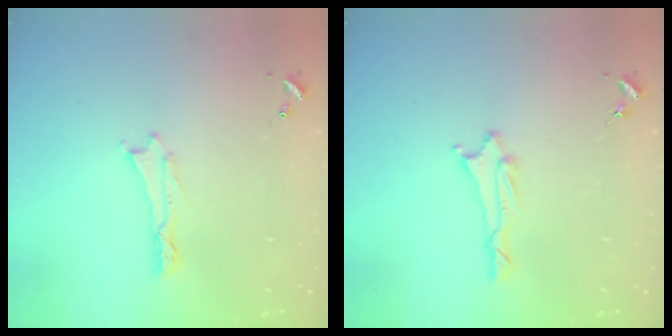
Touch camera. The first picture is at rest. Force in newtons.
{"total": 1.7, "press": 1.6, "slide": 0.5}